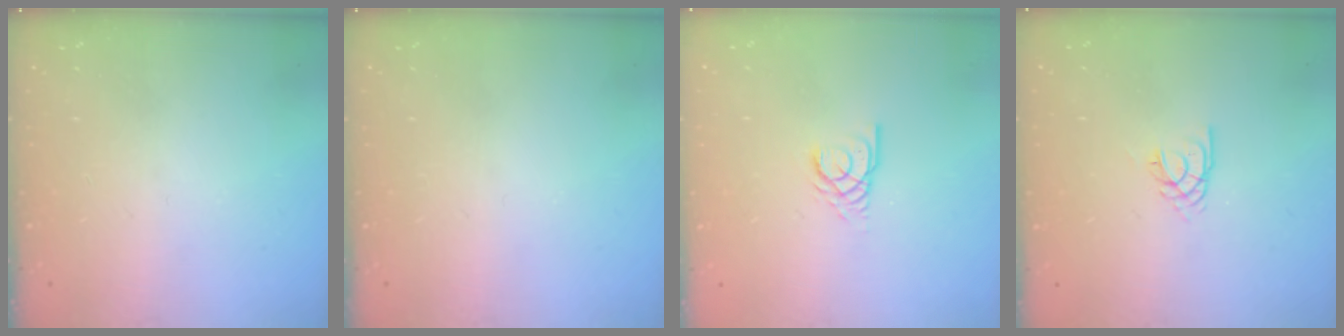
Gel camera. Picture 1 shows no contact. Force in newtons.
{"total": 0.0}
{"total": 2.9, "press": 2.9, "slide": 0.1}
{"total": 2.2, "press": 2.2, "slide": 0.3}